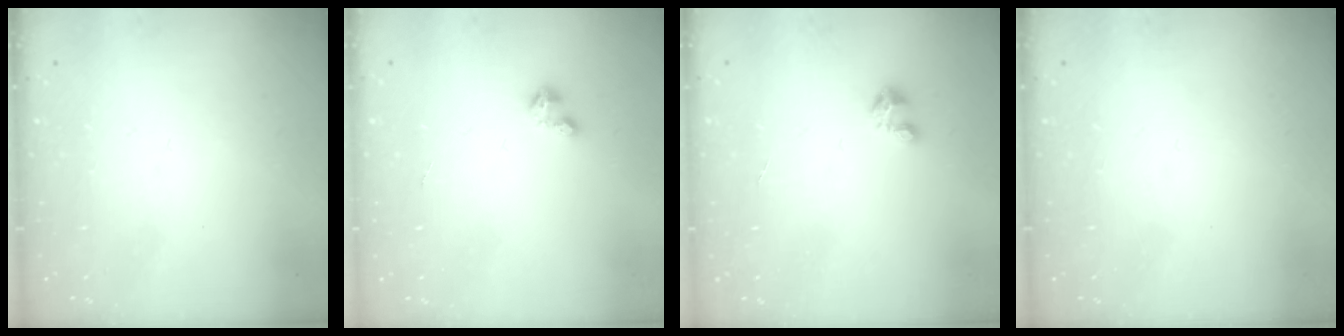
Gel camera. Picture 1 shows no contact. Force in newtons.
{"total": 2.1, "press": 2.0, "slide": 0.5}
{"total": 1.7, "press": 1.7, "slide": 0.1}
{"total": 0.0}